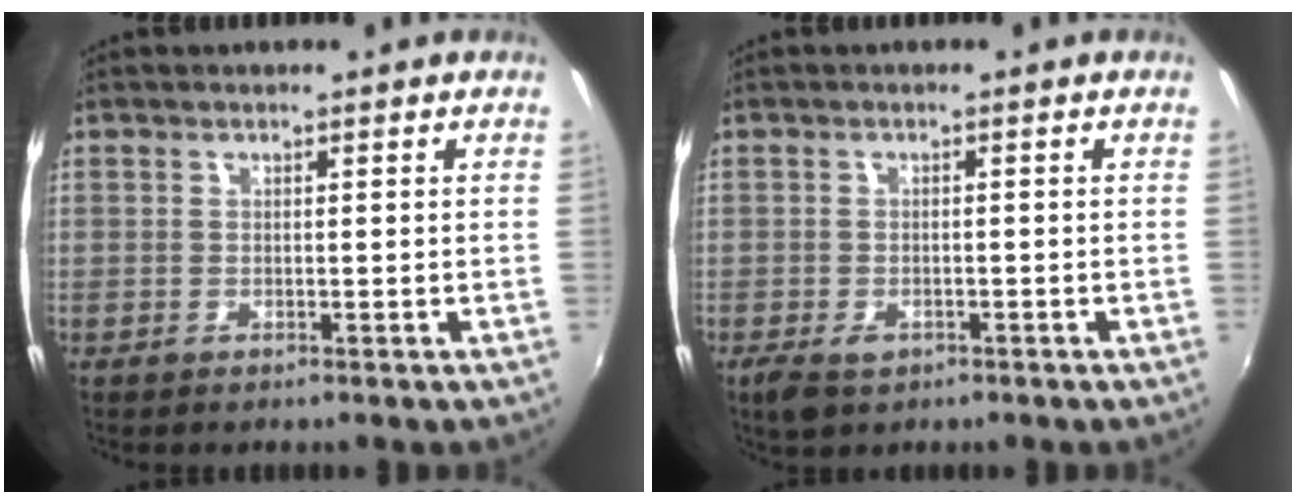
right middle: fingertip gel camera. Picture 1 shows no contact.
{"total": 4.1, "force": [-2.4, 2.4, 2.4], "torque": [-0.057, -0.014, -0.041]}